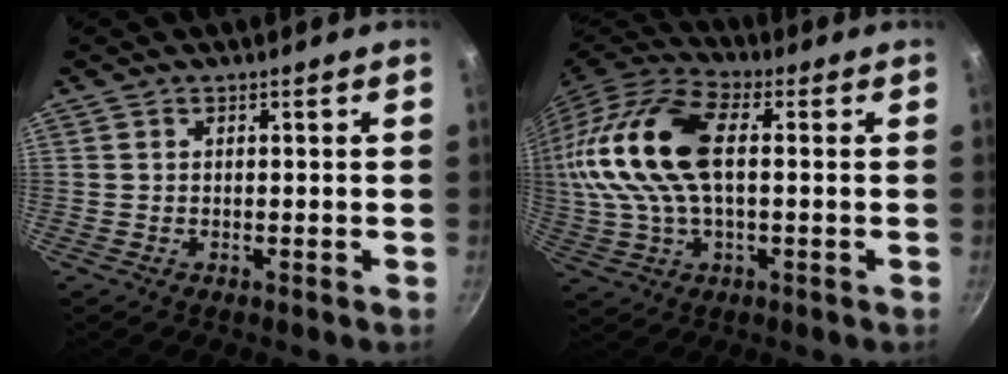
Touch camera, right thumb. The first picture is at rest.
{"total": 19.5, "force": [2.4, 10.2, 16.4], "torque": [-0.333, 0.029, 0.035]}